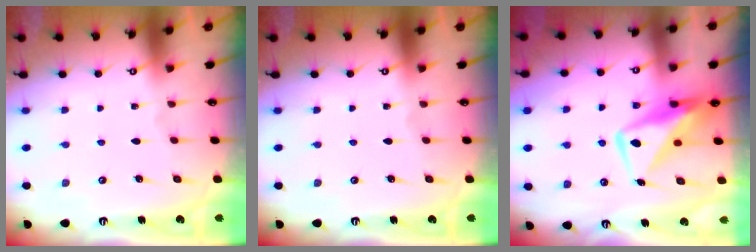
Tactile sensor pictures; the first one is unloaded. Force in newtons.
{"total": 0.0}
{"total": 12.2, "press": 12.1, "slide": 1.2}